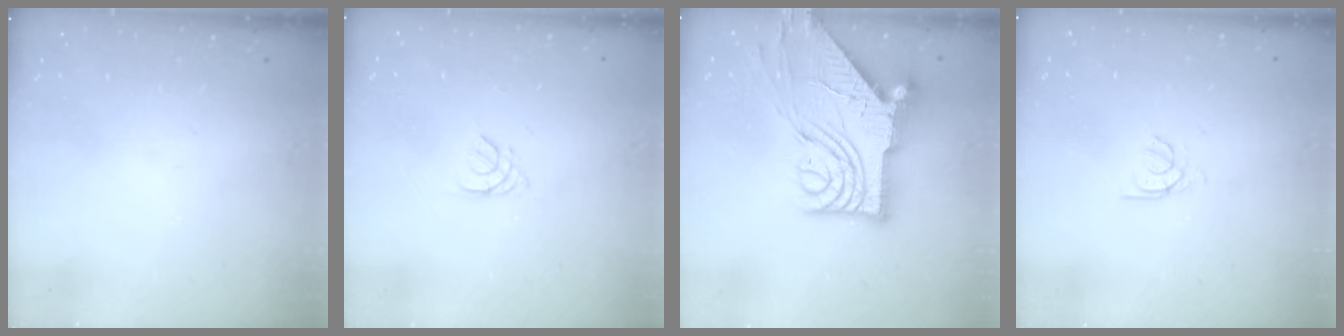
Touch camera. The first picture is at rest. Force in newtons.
{"total": 1.4, "press": 1.4, "slide": 0.4}
{"total": 20.4, "press": 20.3, "slide": 2.0}
{"total": 2.4, "press": 2.4, "slide": 0.4}